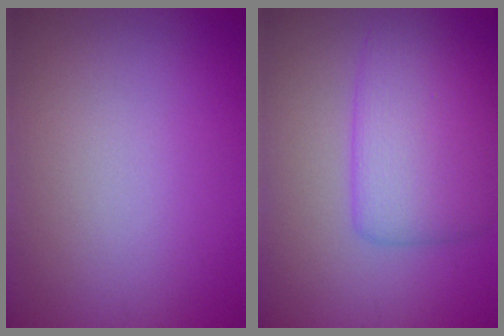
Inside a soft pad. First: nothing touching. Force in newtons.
{"total": 5.5, "press": 5.5, "slide": 0.2}